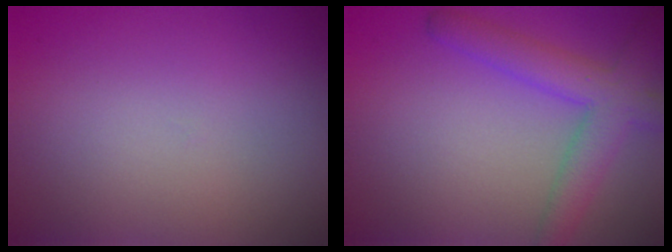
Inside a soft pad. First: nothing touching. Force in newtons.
{"total": 4.7, "press": 4.7, "slide": 0.2}